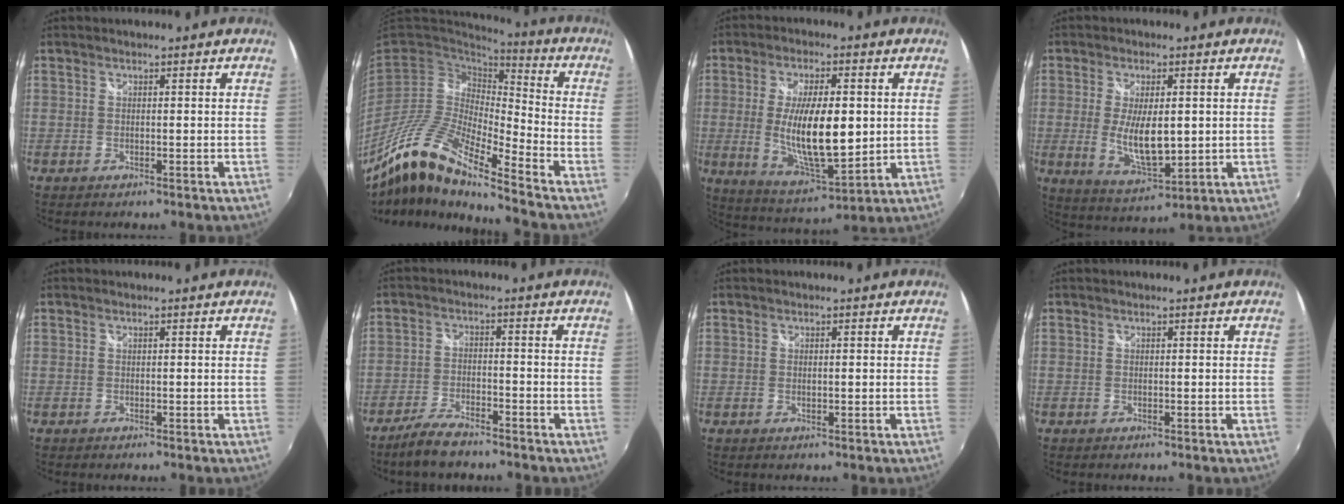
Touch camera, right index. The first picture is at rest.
{"total": 15.2, "force": [-11.0, 2.3, 10.3], "torque": [-0.187, -0.014, -0.222]}
{"total": 15.4, "force": [-0.1, 5.3, 14.4], "torque": [-0.263, -0.019, 0.011]}
{"total": 10.0, "force": [-0.3, 4.0, 9.2], "torque": [-0.173, -0.018, 0.006]}
{"total": 0.0}
{"total": 6.5, "force": [-5.4, 1.5, 3.3], "torque": [-0.086, -0.006, -0.100]}
{"total": 0.9, "force": [0.2, 0.4, 0.7], "torque": [-0.011, -0.001, 0.004]}
{"total": 0.0}